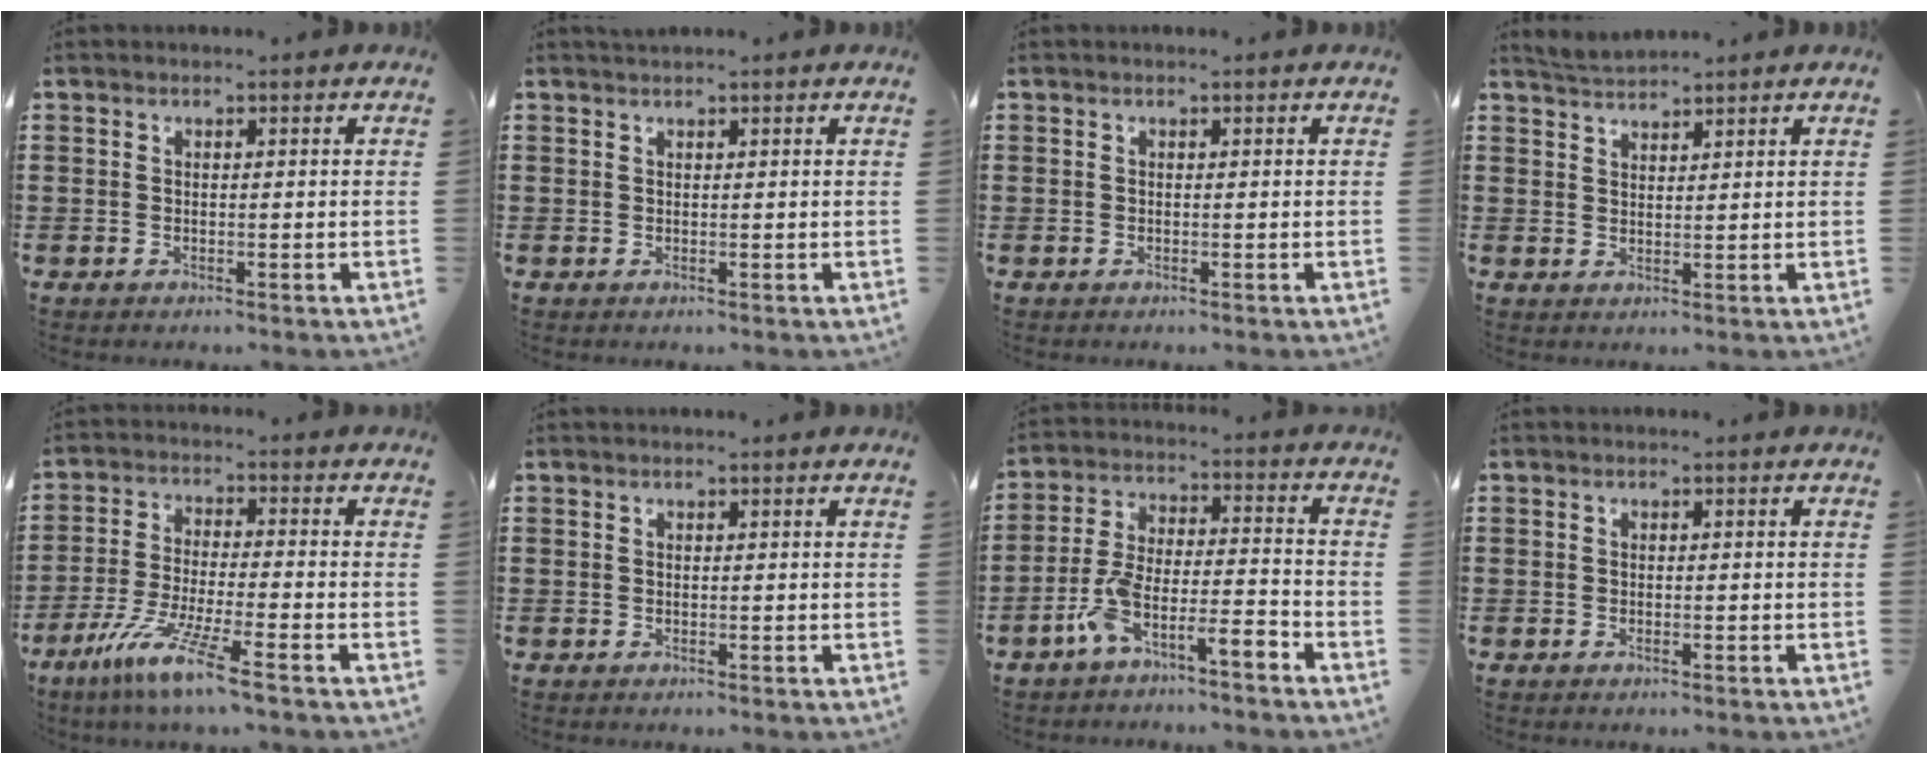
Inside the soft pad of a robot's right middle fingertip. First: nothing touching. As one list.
[{"total": 0.8, "force": [0.7, -0.1, 0.2], "torque": [-0.005, 0.000, 0.014]}, {"total": 0.0}, {"total": 2.8, "force": [2.8, 0.0, 0.0], "torque": [-0.008, -0.003, 0.054]}, {"total": 8.5, "force": [-6.1, -0.2, 5.9], "torque": [-0.126, -0.016, -0.119]}, {"total": 0.0}, {"total": 7.4, "force": [-5.7, 1.0, 4.5], "torque": [-0.101, 0.000, -0.116]}, {"total": 0.0}]